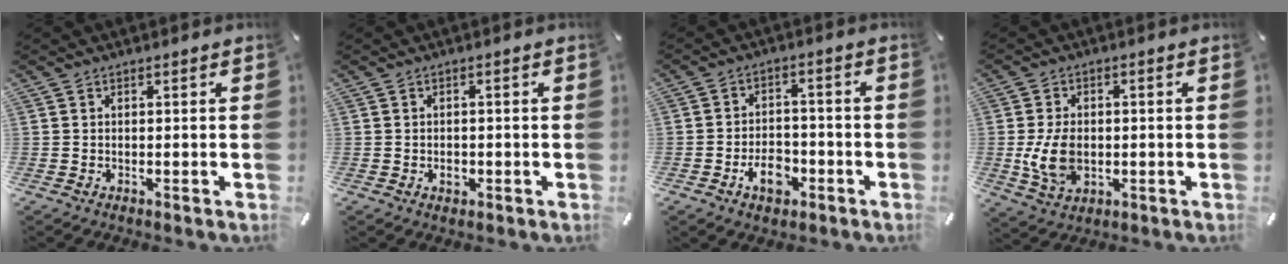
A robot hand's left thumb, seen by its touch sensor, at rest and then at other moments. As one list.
[{"total": 1.8, "force": [-0.5, 1.4, 1.0], "torque": [-0.018, 0.002, -0.010]}, {"total": 7.3, "force": [-3.2, 5.1, 4.2], "torque": [-0.067, 0.016, -0.054]}, {"total": 8.7, "force": [-1.1, 6.0, 6.2], "torque": [-0.134, -0.001, -0.021]}]